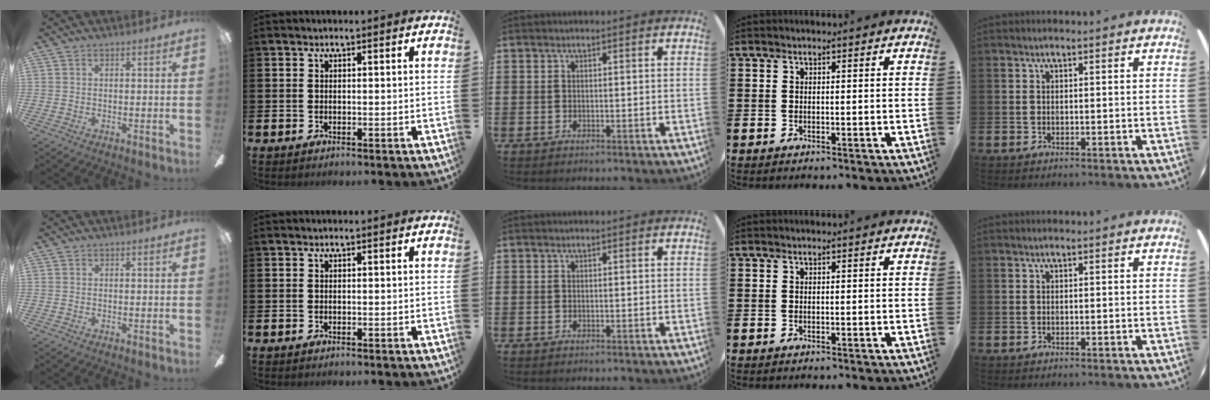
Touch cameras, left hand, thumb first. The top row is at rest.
{}